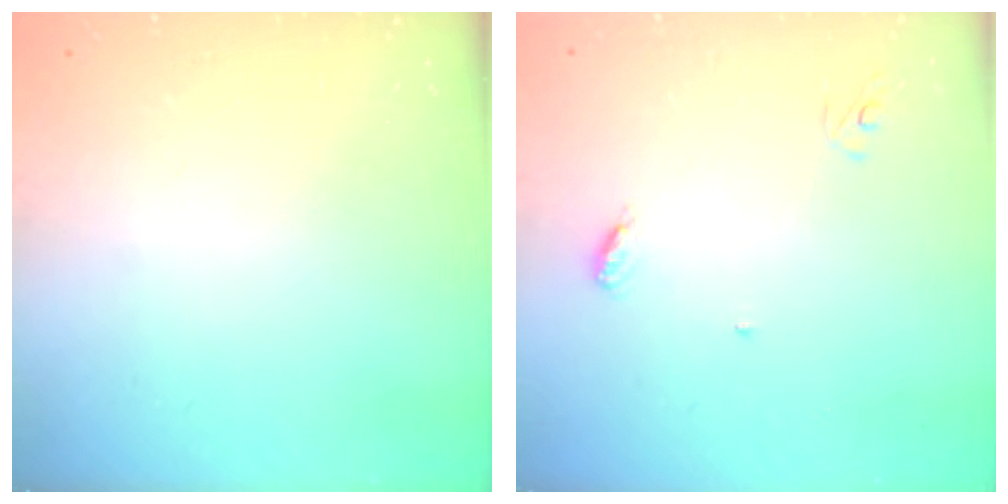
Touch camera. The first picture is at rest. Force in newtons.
{"total": 3.9, "press": 3.9, "slide": 0.3}